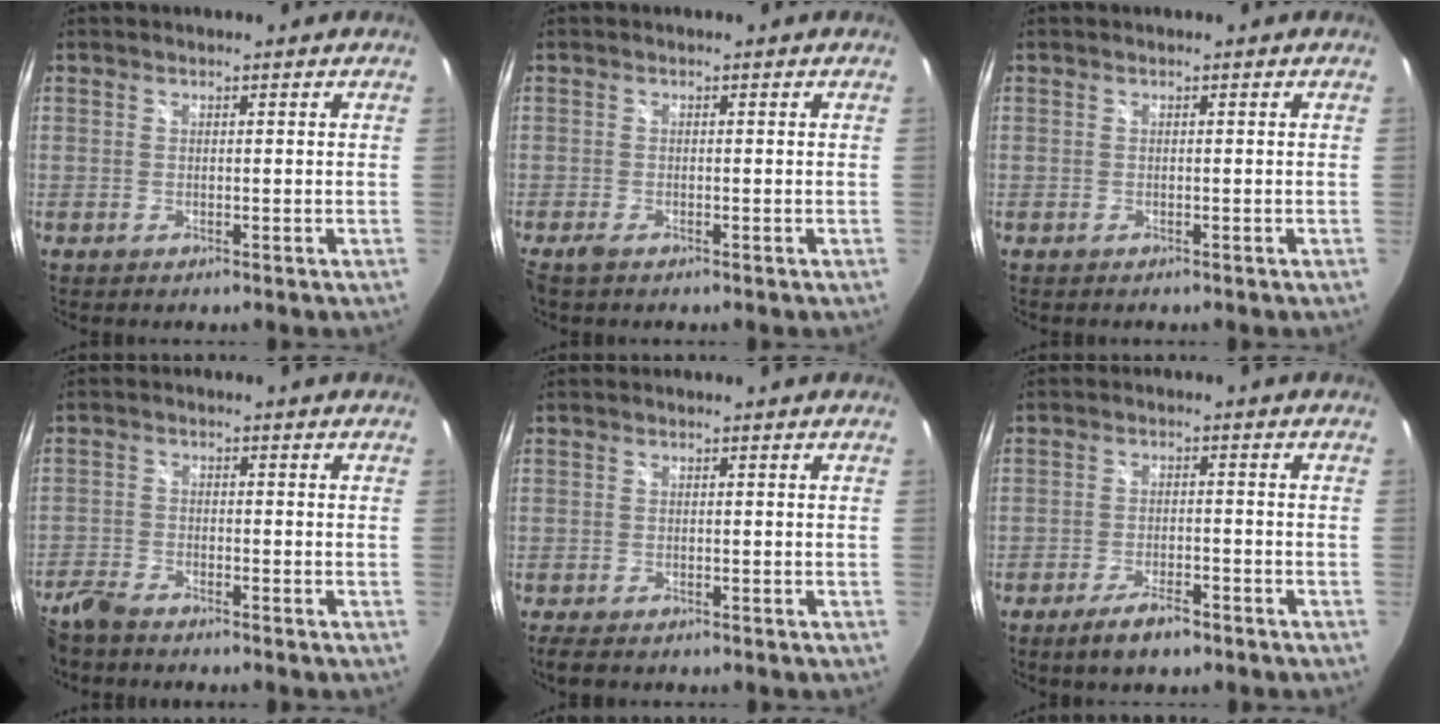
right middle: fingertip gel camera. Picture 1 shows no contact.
{"total": 1.7, "force": [-1.3, 0.4, 1.0], "torque": [-0.021, -0.007, -0.025]}
{"total": 0.0}
{"total": 6.3, "force": [-5.6, 1.8, 2.4], "torque": [-0.071, -0.019, -0.112]}
{"total": 3.3, "force": [-2.5, 1.2, 1.8], "torque": [-0.036, -0.018, -0.040]}
{"total": 5.8, "force": [-4.3, 1.8, 3.5], "torque": [-0.080, -0.007, -0.071]}